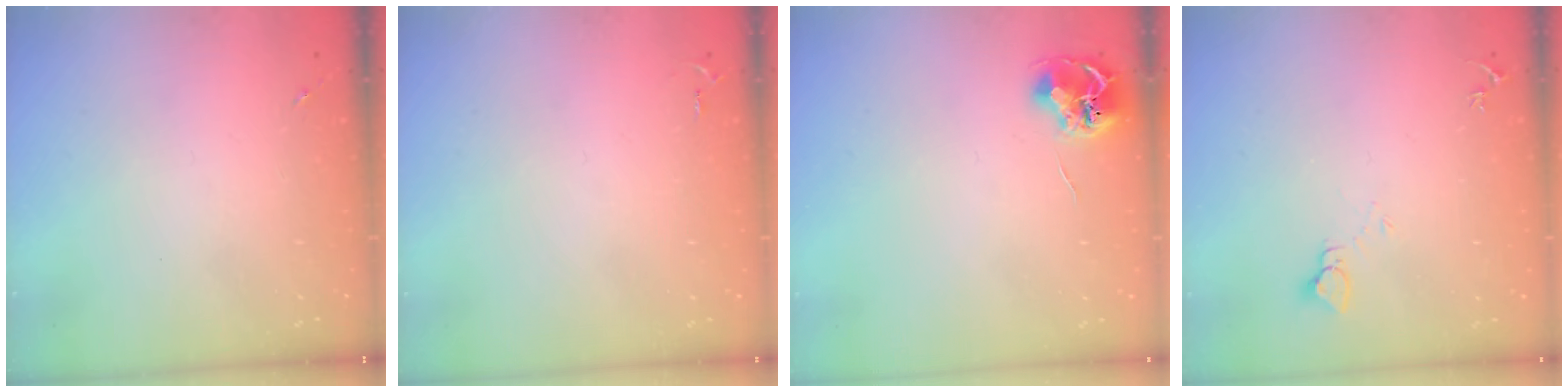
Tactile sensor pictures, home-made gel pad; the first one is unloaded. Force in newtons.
{"total": 2.6, "press": 2.6, "slide": 0.4}
{"total": 7.6, "press": 7.5, "slide": 0.6}
{"total": 4.0, "press": 4.0, "slide": 0.4}